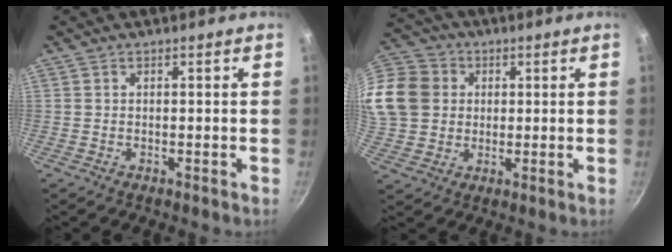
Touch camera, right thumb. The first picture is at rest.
{"total": 20.7, "force": [3.8, 17.9, 9.8], "torque": [-0.234, 0.036, 0.070]}